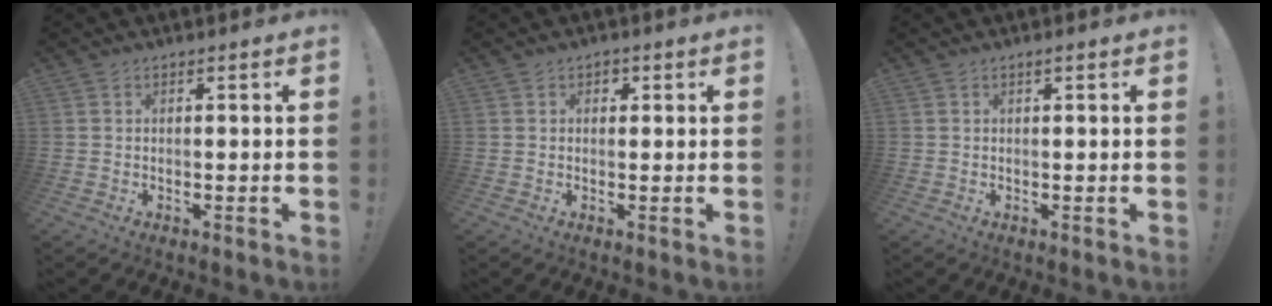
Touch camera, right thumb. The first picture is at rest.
{"total": 1.7, "force": [0.3, 1.5, 0.6], "torque": [0.002, -0.003, 0.002]}
{"total": 1.1, "force": [0.6, -0.1, 1.0], "torque": [-0.013, -0.001, 0.007]}